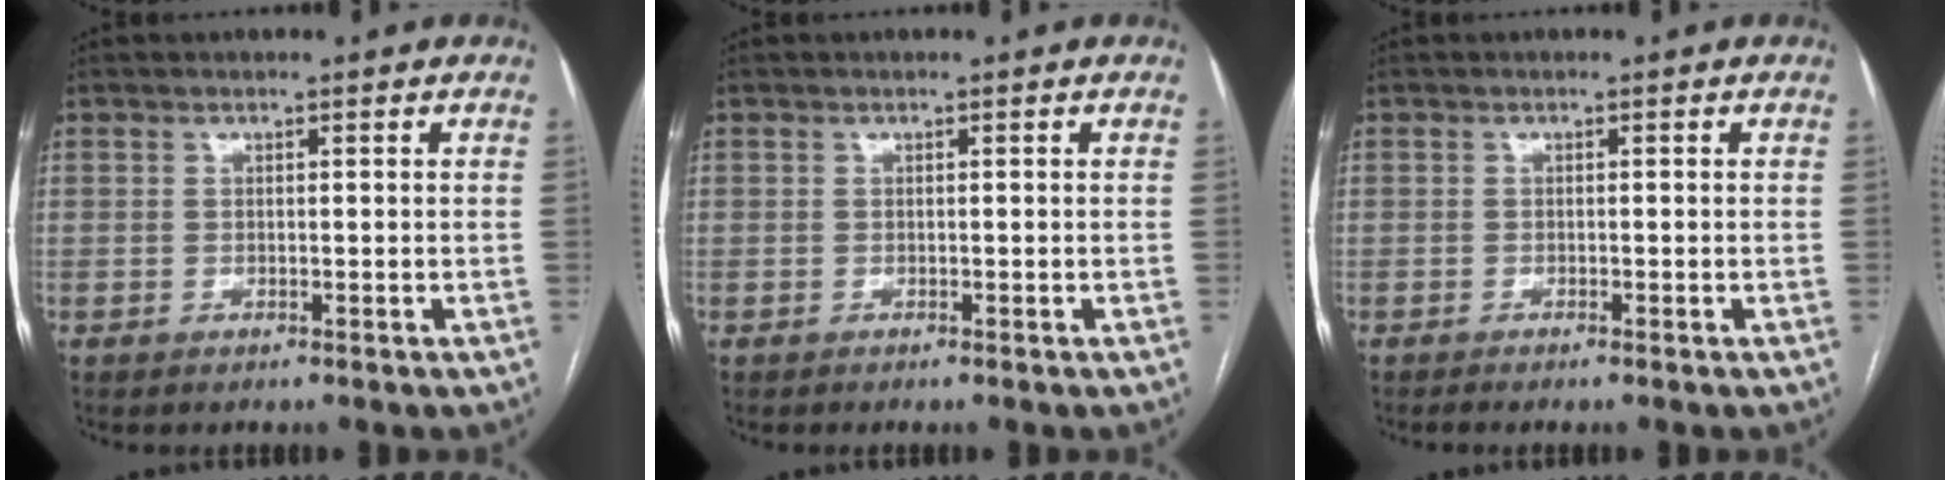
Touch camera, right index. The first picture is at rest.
{"total": 0.0}
{"total": 1.5, "force": [-1.3, 0.0, 0.9], "torque": [-0.013, -0.002, -0.017]}